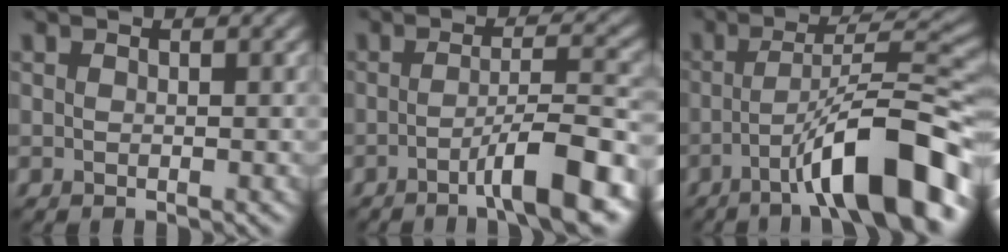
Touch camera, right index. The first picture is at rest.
{"total": 7.4, "force": [-3.6, 1.3, 6.3], "torque": [-0.087, 0.014, -0.061]}
{"total": 10.6, "force": [-5.1, 1.8, 9.1], "torque": [-0.127, 0.022, -0.082]}